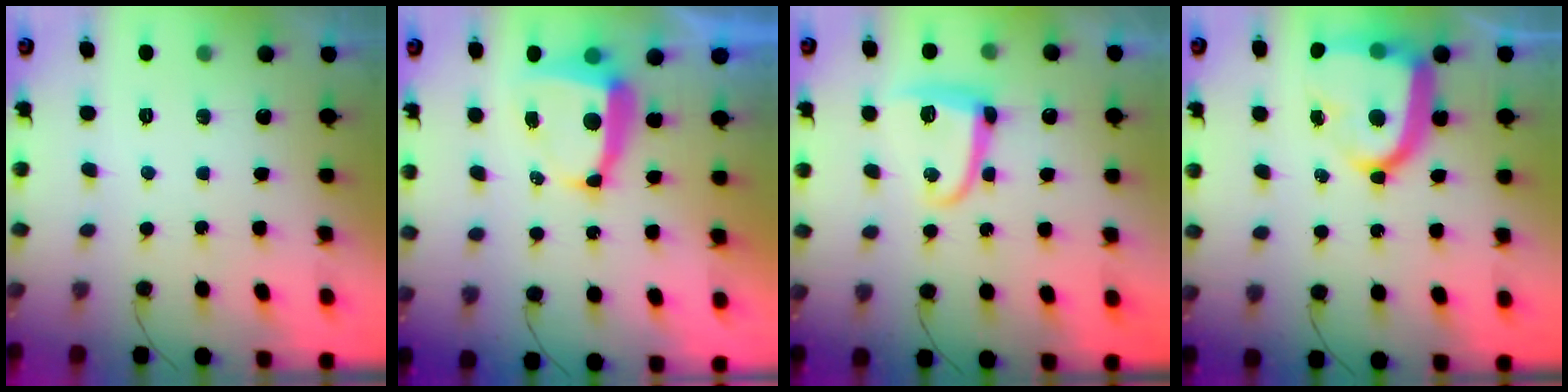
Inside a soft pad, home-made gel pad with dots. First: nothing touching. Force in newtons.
{"total": 6.8, "press": 6.8, "slide": 0.6}
{"total": 10.2, "press": 10.2, "slide": 0.4}
{"total": 15.8, "press": 15.7, "slide": 1.1}